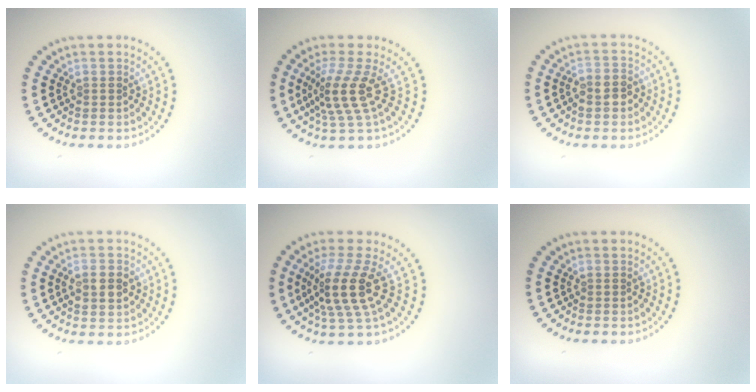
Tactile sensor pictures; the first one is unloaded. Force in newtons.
{"total": 3.8, "press": 2.9, "slide": 2.6}
{"total": 2.3, "press": 2.1, "slide": 0.8}
{"total": 3.2, "press": 3.2, "slide": 0.5}
{"total": 4.4, "press": 3.3, "slide": 2.9}
{"total": 0.0}